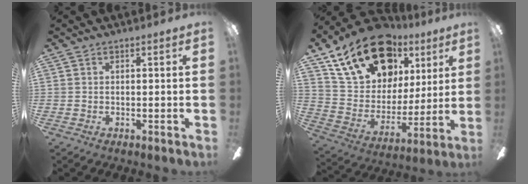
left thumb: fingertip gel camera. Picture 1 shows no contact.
{"total": 22.2, "force": [13.9, 13.2, 11.2], "torque": [-0.195, -0.064, 0.258]}